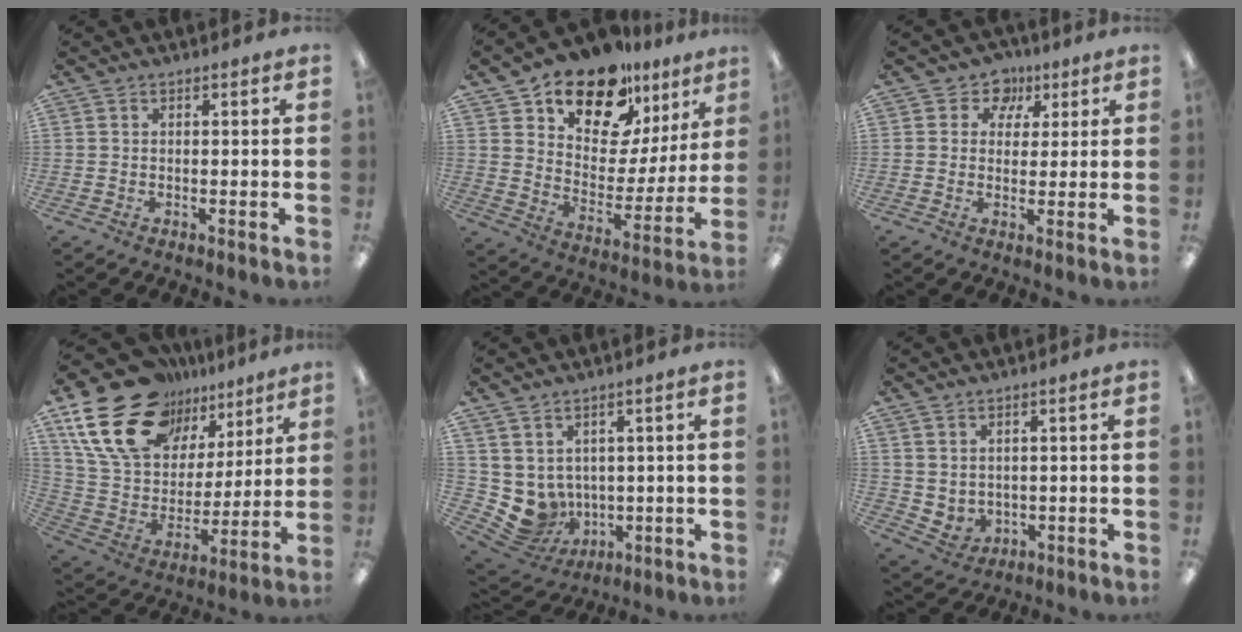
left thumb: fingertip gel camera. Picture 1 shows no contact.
{"total": 17.4, "force": [13.6, 8.5, 6.7], "torque": [-0.122, -0.101, 0.244]}
{"total": 6.2, "force": [2.9, 5.2, 1.6], "torque": [-0.022, -0.013, 0.048]}
{"total": 22.0, "force": [14.2, 13.0, 10.6], "torque": [-0.202, -0.077, 0.267]}
{"total": 6.4, "force": [1.4, 6.1, 1.3], "torque": [-0.060, -0.029, 0.039]}
{"total": 3.0, "force": [1.8, 2.3, 0.7], "torque": [-0.019, -0.012, 0.036]}